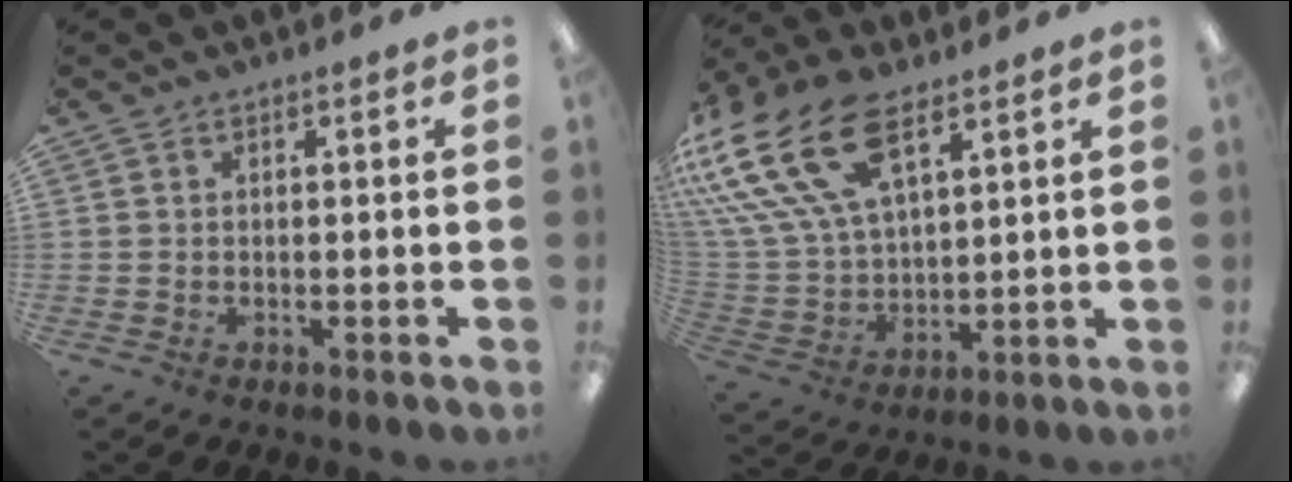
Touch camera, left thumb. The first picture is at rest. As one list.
[{"total": 24.5, "force": [13.0, 13.3, 15.9], "torque": [-0.345, -0.062, 0.234]}]